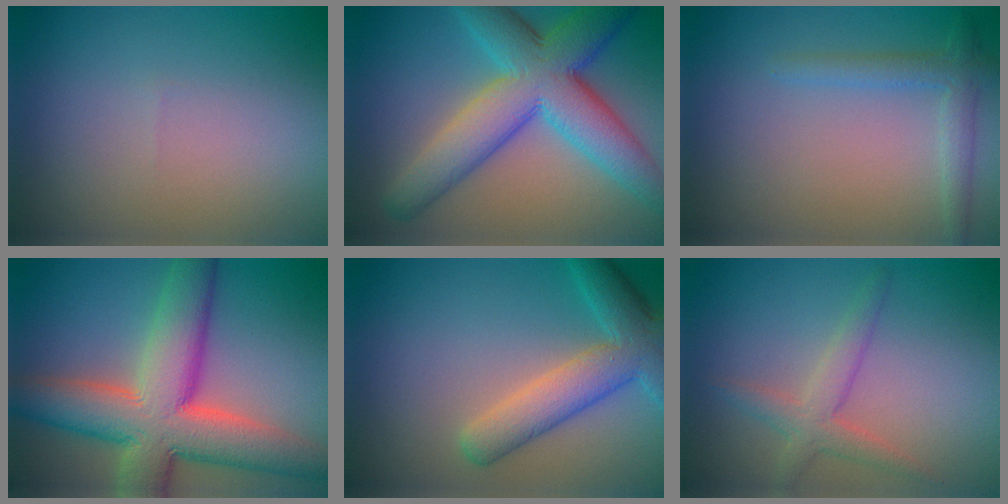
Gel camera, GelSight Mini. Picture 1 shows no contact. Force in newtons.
{"total": 10.2, "press": 10.2, "slide": 0.2}
{"total": 2.3, "press": 2.3, "slide": 0.2}
{"total": 12.0, "press": 12.0, "slide": 1.0}
{"total": 5.8, "press": 5.8, "slide": 0.3}
{"total": 2.8, "press": 2.7, "slide": 0.3}